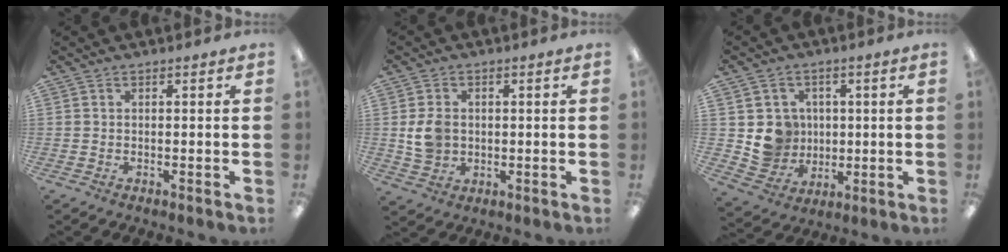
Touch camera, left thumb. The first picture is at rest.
{"total": 6.4, "force": [0.5, 5.2, 3.6], "torque": [-0.068, 0.002, 0.008]}
{"total": 8.7, "force": [1.4, 8.5, 1.4], "torque": [-0.025, -0.002, 0.042]}